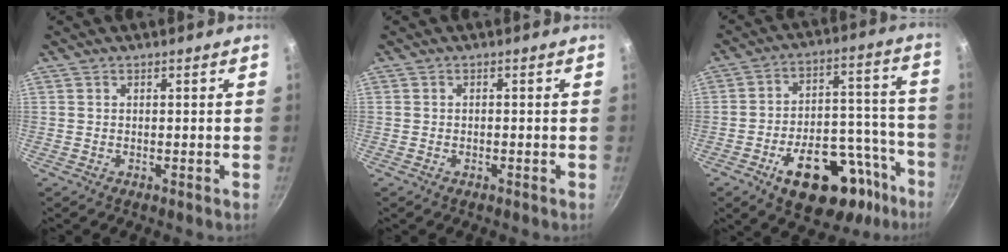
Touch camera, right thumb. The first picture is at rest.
{"total": 0.8, "force": [-0.5, 0.5, 0.4], "torque": [-0.010, 0.003, -0.011]}
{"total": 23.7, "force": [-12.7, 12.7, 15.5], "torque": [-0.163, 0.082, -0.172]}